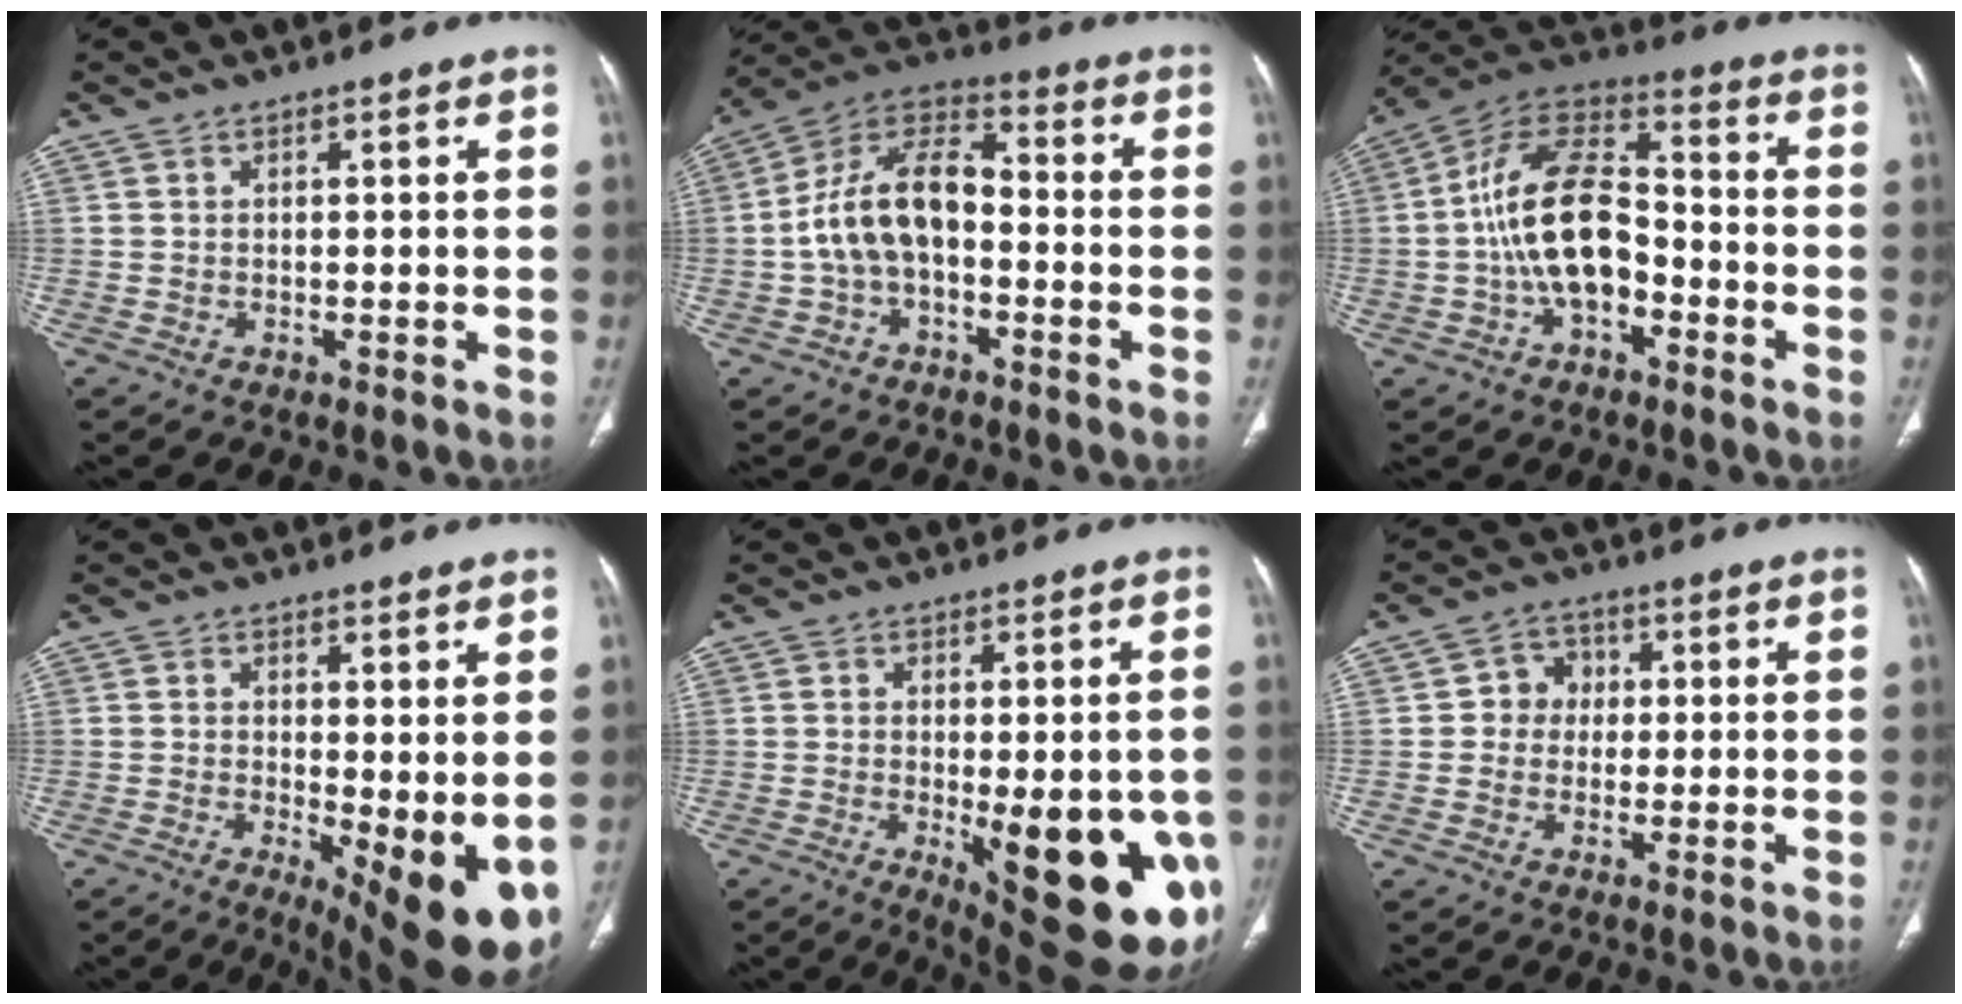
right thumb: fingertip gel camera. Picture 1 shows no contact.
{"total": 13.4, "force": [-1.8, 7.8, 10.7], "torque": [-0.191, 0.047, -0.041]}
{"total": 16.3, "force": [-3.2, 9.5, 12.9], "torque": [-0.222, 0.050, -0.063]}
{"total": 12.3, "force": [-1.9, 4.4, 11.3], "torque": [-0.153, -0.027, -0.012]}
{"total": 19.3, "force": [-5.5, 6.7, 17.3], "torque": [-0.159, -0.016, -0.047]}
{"total": 4.9, "force": [0.4, 4.5, 2.0], "torque": [0.000, 0.011, -0.002]}